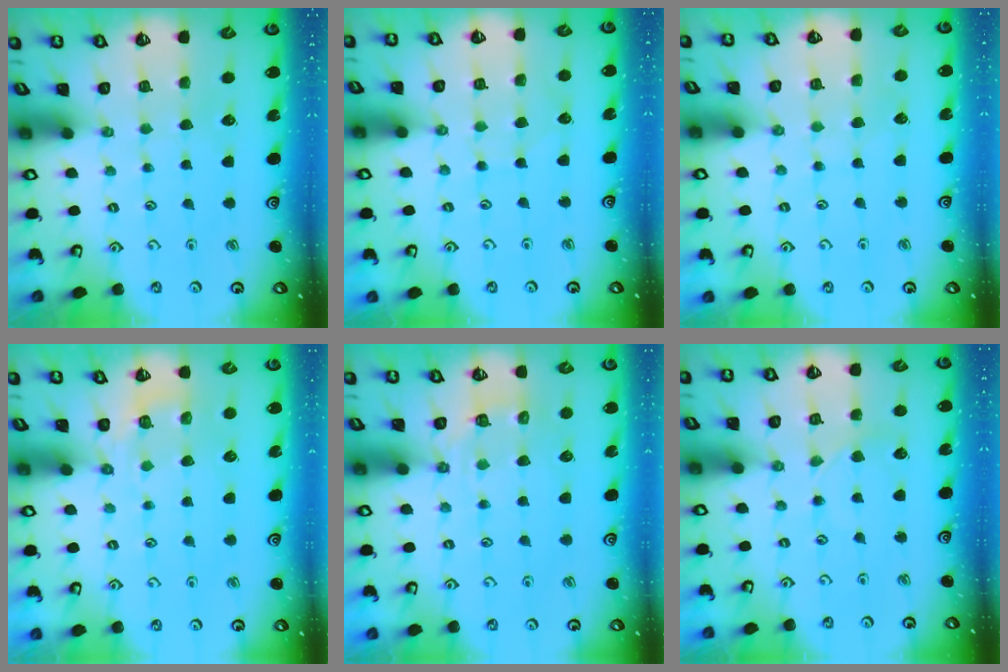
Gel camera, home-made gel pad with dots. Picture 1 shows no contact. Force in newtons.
{"total": 4.9, "press": 4.9, "slide": 0.5}
{"total": 4.0, "press": 3.9, "slide": 0.5}
{"total": 4.4, "press": 4.1, "slide": 1.7}
{"total": 5.2, "press": 5.0, "slide": 1.2}
{"total": 3.2, "press": 3.2, "slide": 0.4}